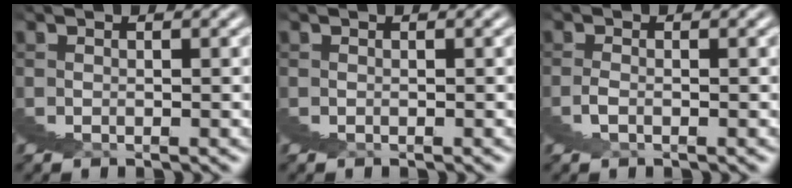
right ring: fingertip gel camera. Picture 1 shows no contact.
{"total": 0.0}
{"total": 1.8, "force": [-1.2, -0.6, -1.1], "torque": [0.020, 0.010, -0.028]}